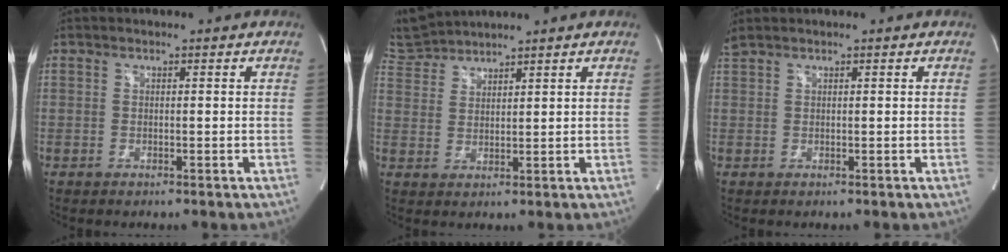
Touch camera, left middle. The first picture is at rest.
{"total": 5.8, "force": [5.8, 0.1, 0.1], "torque": [-0.019, 0.021, 0.121]}
{"total": 1.1, "force": [1.0, 0.1, 0.4], "torque": [-0.019, 0.019, 0.027]}